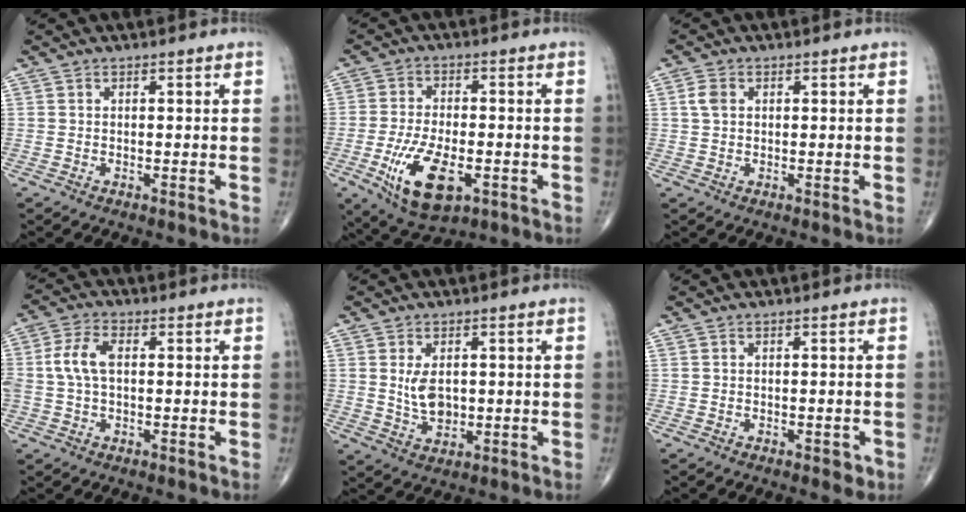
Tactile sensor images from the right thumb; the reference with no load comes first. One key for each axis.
{"total": 12.8, "fx": -4.4, "fy": 6.0, "fz": 10.4, "tx": -0.188, "ty": 0.000, "tz": -0.068}
{"total": 2.6, "fx": 0.7, "fy": 1.9, "fz": 1.8, "tx": -0.038, "ty": 0.006, "tz": 0.012}
{"total": 6.5, "fx": 0.5, "fy": 3.7, "fz": 5.3, "tx": -0.123, "ty": 0.018, "tz": 0.005}
{"total": 5.5, "fx": 0.7, "fy": 3.4, "fz": 4.3, "tx": -0.065, "ty": -0.011, "tz": 0.021}
{"total": 1.6, "fx": -0.8, "fy": 0.9, "fz": 1.1, "tx": -0.008, "ty": 0.000, "tz": -0.009}